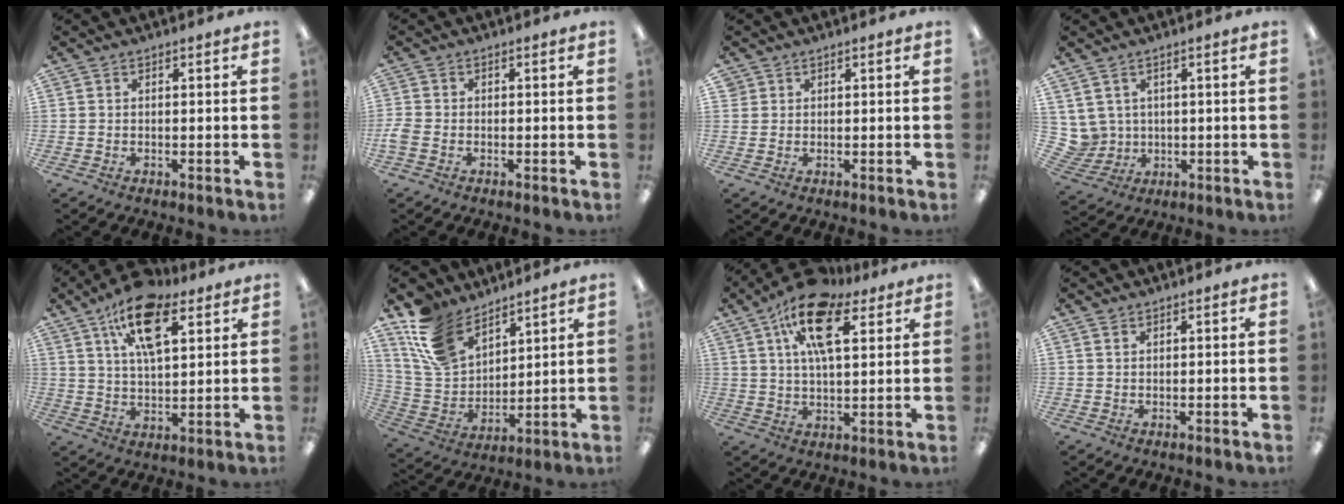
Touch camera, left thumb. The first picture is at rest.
{"total": 2.6, "force": [-1.0, 1.7, 1.6], "torque": [-0.032, 0.002, -0.016]}
{"total": 1.2, "force": [0.7, 0.9, 0.1], "torque": [0.005, -0.001, 0.012]}
{"total": 5.7, "force": [2.1, 5.2, 1.0], "torque": [-0.044, -0.007, 0.045]}
{"total": 15.4, "force": [8.5, 7.3, 10.6], "torque": [-0.174, -0.019, 0.149]}
{"total": 14.8, "force": [10.5, 8.4, 6.0], "torque": [-0.143, -0.045, 0.210]}
{"total": 17.2, "force": [9.1, 8.1, 12.2], "torque": [-0.213, -0.023, 0.153]}
{"total": 1.0, "force": [0.7, 0.7, 0.3], "torque": [-0.008, 0.000, 0.013]}